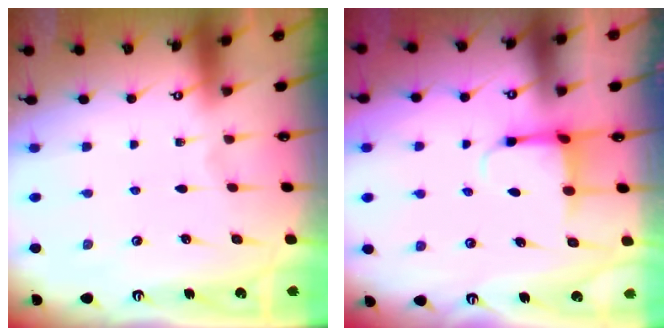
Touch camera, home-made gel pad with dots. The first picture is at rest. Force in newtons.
{"total": 3.8, "press": 3.6, "slide": 1.3}